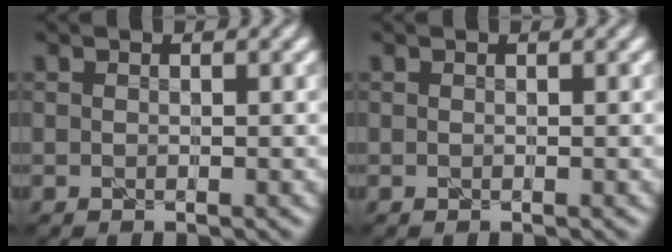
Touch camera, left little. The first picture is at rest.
{"total": 0.0}